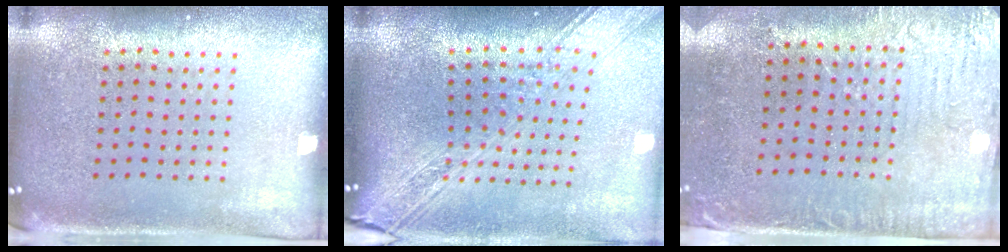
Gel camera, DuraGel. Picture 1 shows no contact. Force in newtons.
{"total": 3.0, "press": 2.3, "slide": 1.9}
{"total": 3.2, "press": 2.5, "slide": 2.0}